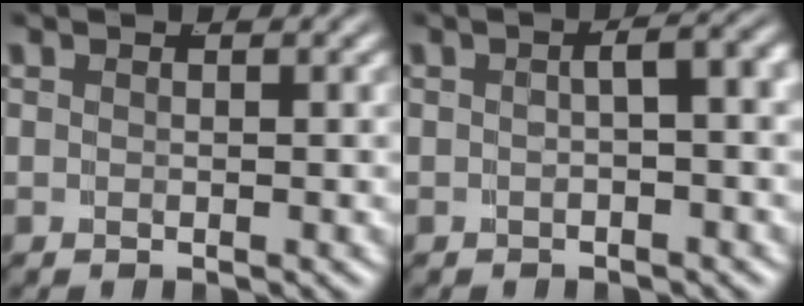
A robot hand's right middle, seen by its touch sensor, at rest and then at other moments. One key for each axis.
{"total": 3.2, "fx": 0.1, "fy": 0.8, "fz": 3.1, "tx": -0.025, "ty": 0.014, "tz": 0.000}